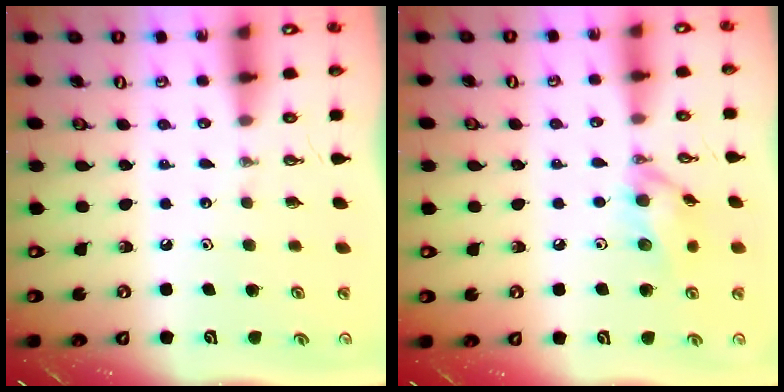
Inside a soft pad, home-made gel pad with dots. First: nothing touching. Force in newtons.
{"total": 10.6, "press": 10.5, "slide": 1.3}